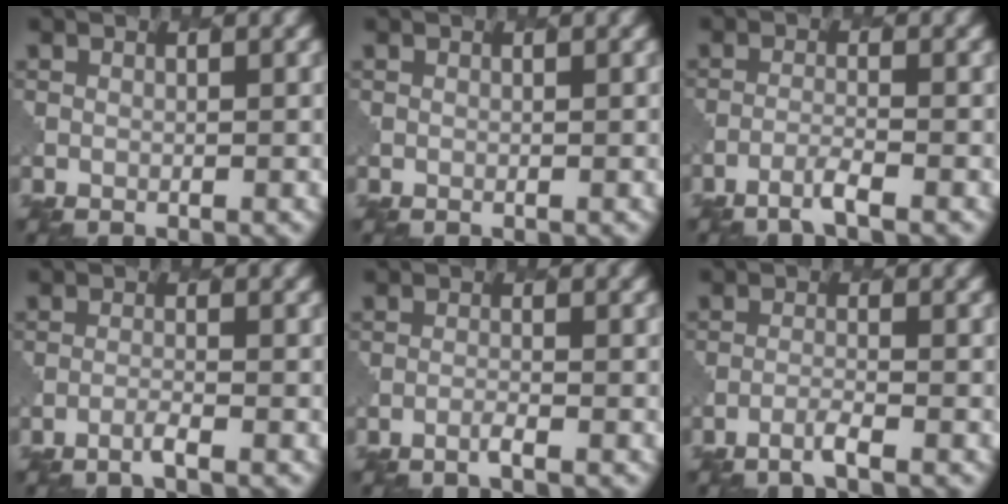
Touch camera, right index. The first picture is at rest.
{"total": 0.0}
{"total": 1.8, "force": [-1.3, 0.1, 1.2], "torque": [-0.022, 0.000, -0.036]}
{"total": 1.0, "force": [-0.7, 0.0, 0.7], "torque": [-0.008, 0.003, -0.024]}
{"total": 0.8, "force": [-0.6, 0.0, 0.6], "torque": [-0.005, 0.003, -0.019]}
{"total": 1.4, "force": [-1.0, 0.0, 1.0], "torque": [-0.015, 0.002, -0.030]}